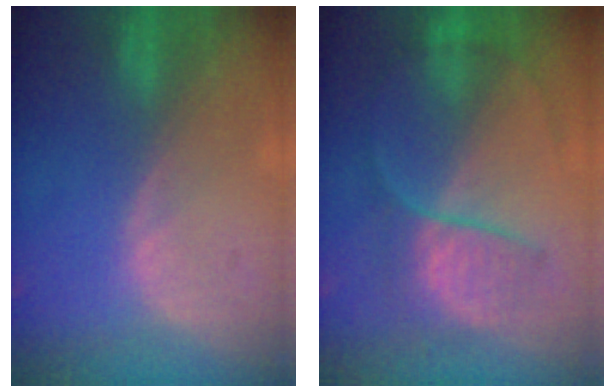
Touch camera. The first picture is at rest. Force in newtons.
{"total": 6.9, "press": 6.6, "slide": 1.7}